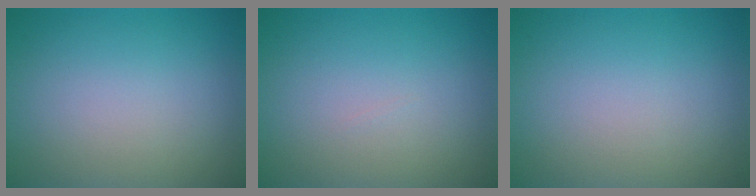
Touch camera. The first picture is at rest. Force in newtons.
{"total": 0.0}
{"total": 0.0}